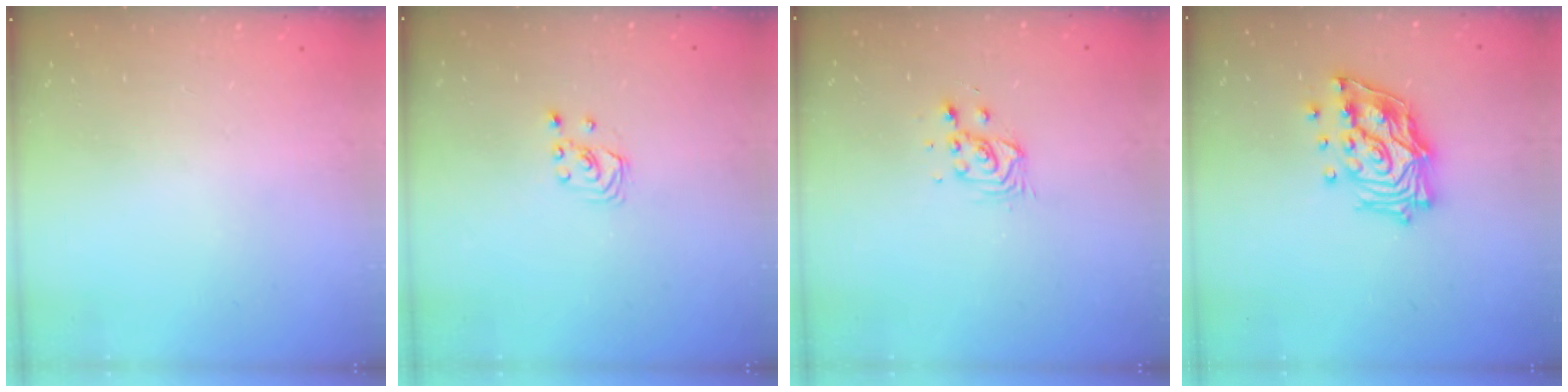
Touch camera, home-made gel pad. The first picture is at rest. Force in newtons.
{"total": 1.8, "press": 1.8, "slide": 0.2}
{"total": 3.9, "press": 3.8, "slide": 0.6}
{"total": 17.0, "press": 16.8, "slide": 2.2}